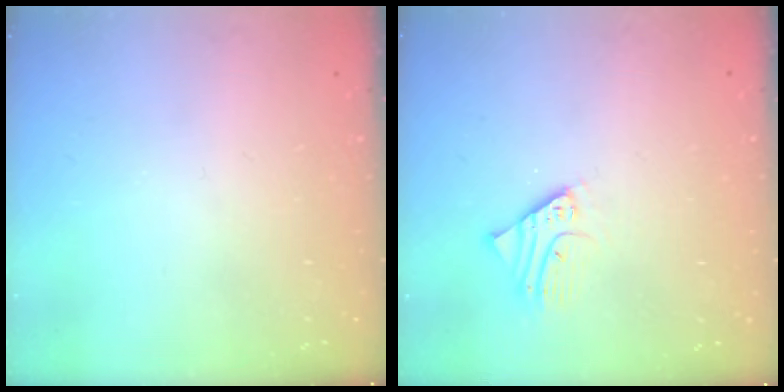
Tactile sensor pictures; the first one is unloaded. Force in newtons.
{"total": 2.3, "press": 2.3, "slide": 0.2}